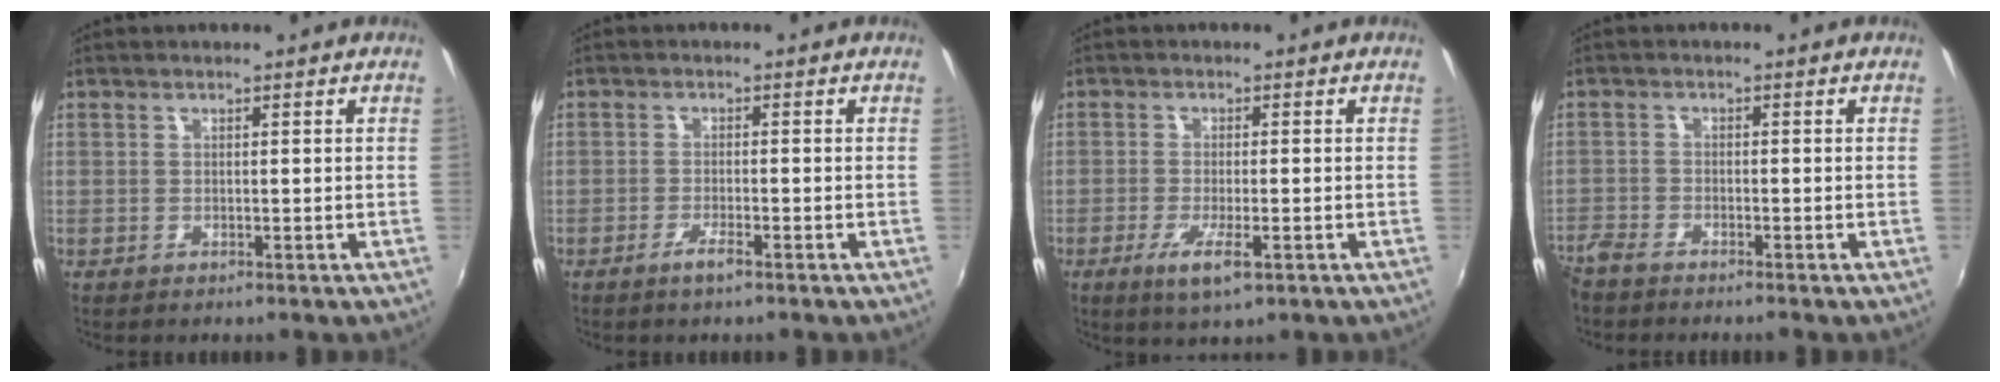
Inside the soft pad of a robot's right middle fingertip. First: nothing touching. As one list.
[{"total": 2.5, "force": [-1.7, 0.2, 1.8], "torque": [-0.042, -0.004, -0.035]}, {"total": 5.7, "force": [-2.7, 1.2, 4.8], "torque": [-0.102, -0.016, -0.047]}, {"total": 4.1, "force": [-3.8, 0.7, 1.3], "torque": [-0.043, -0.016, -0.078]}]